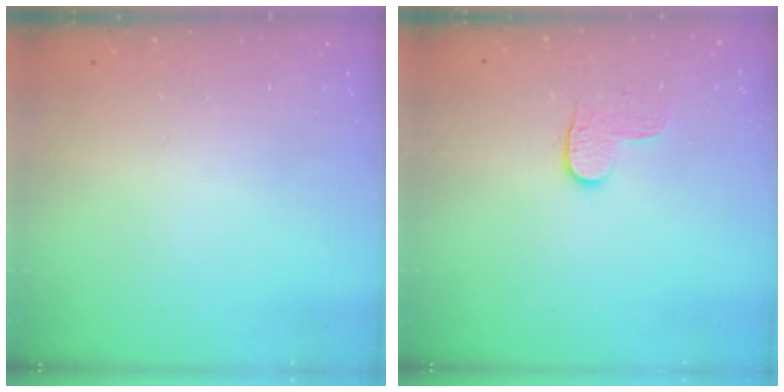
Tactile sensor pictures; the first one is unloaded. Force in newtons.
{"total": 4.0, "press": 4.0, "slide": 0.5}